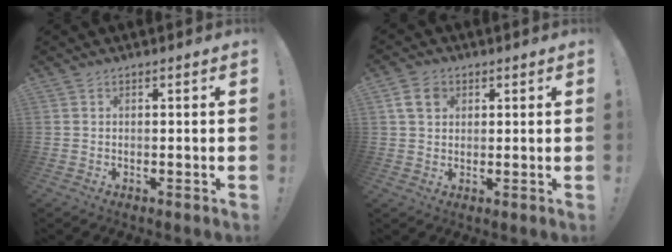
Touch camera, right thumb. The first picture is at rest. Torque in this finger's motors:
{"motor_torque": [0.02, 0.00, 0.45, 0.09, 0.00]}